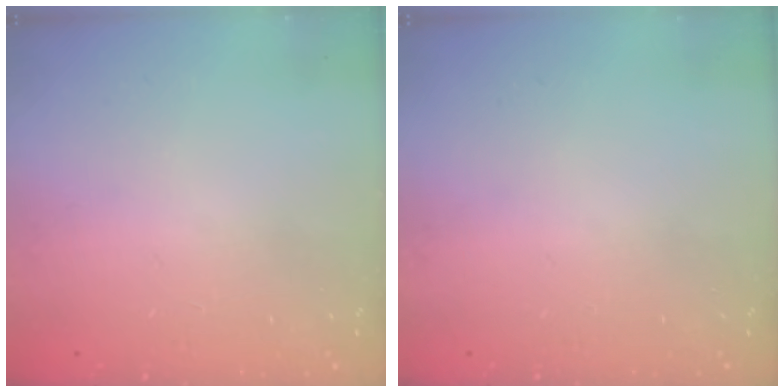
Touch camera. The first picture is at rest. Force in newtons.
{"total": 0.0}